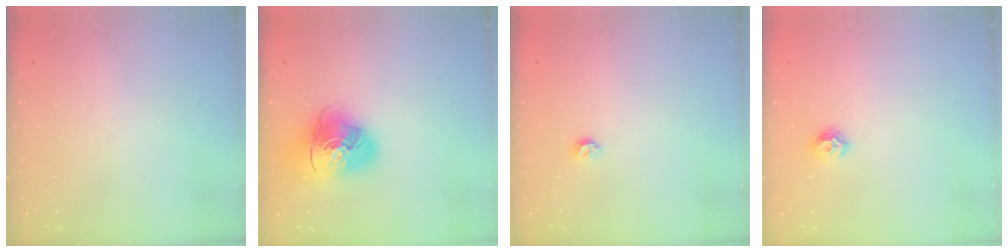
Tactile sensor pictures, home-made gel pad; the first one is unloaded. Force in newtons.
{"total": 16.2, "press": 16.0, "slide": 2.4}
{"total": 4.1, "press": 4.0, "slide": 0.8}
{"total": 6.5, "press": 6.5, "slide": 0.7}